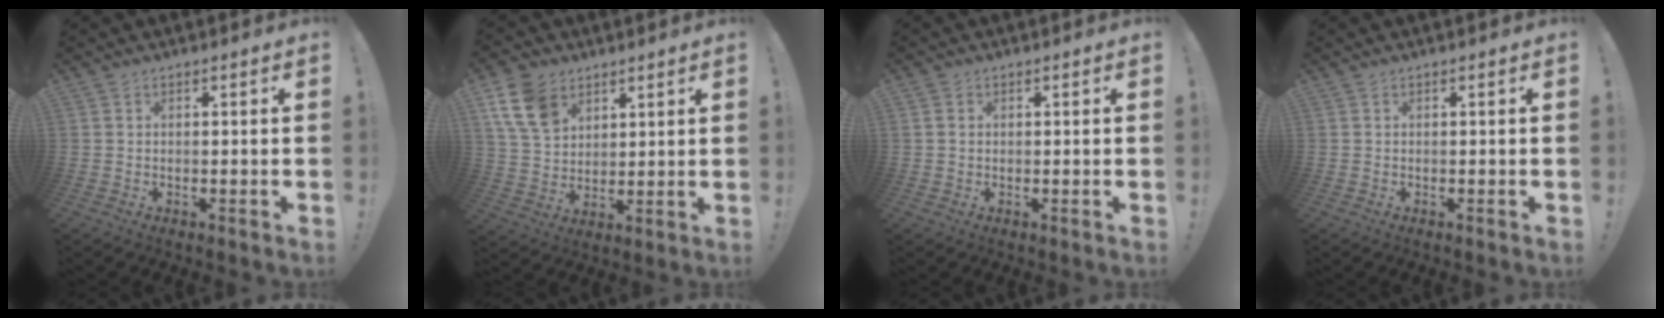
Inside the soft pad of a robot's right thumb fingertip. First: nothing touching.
{"total": 13.0, "force": [7.1, 8.9, 6.3], "torque": [-0.111, -0.024, 0.144]}
{"total": 1.3, "force": [0.3, 1.2, 0.5], "torque": [-0.002, 0.001, 0.003]}
{"total": 0.0}